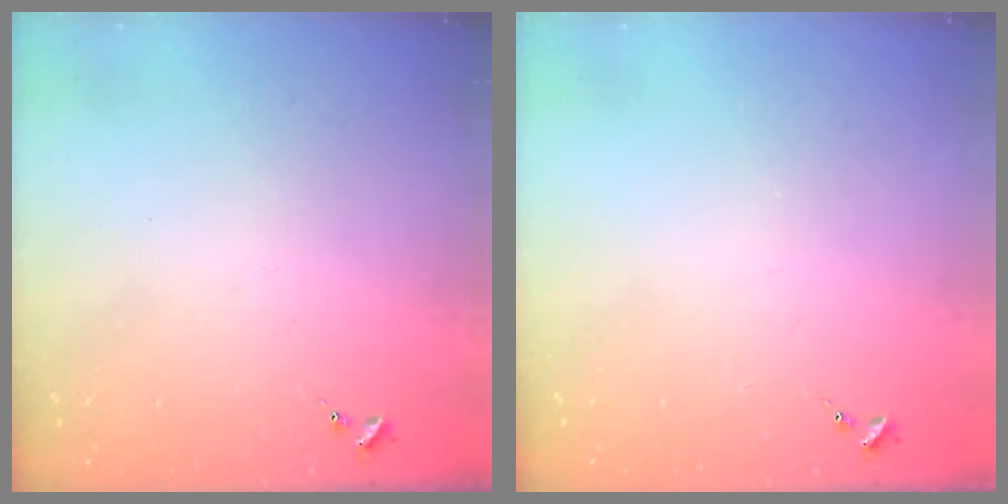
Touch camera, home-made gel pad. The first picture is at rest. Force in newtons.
{"total": 0.0}